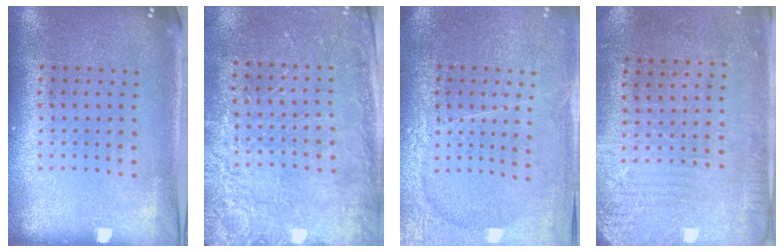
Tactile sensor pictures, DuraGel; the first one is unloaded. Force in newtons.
{"total": 2.6, "press": 2.5, "slide": 0.5}
{"total": 3.8, "press": 3.4, "slide": 1.7}
{"total": 2.8, "press": 2.4, "slide": 1.4}